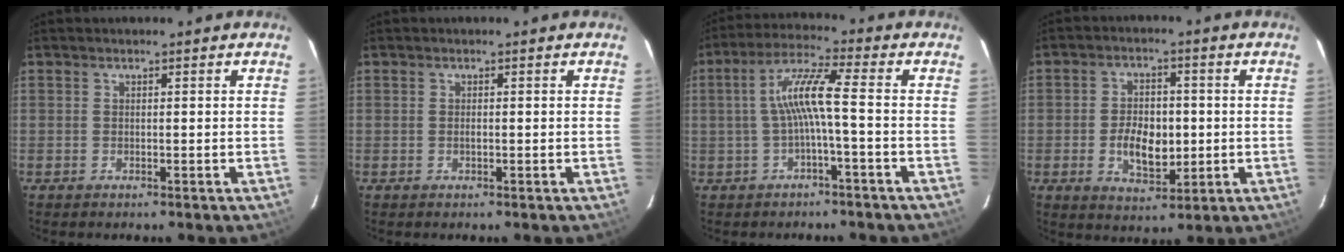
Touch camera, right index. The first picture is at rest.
{"total": 0.5, "force": [-0.1, 0.2, 0.4], "torque": [-0.008, 0.000, -0.002]}
{"total": 7.2, "force": [-1.2, -0.1, 7.1], "torque": [-0.155, 0.014, -0.019]}
{"total": 8.3, "force": [-1.2, 4.9, 6.6], "torque": [-0.125, 0.004, -0.012]}